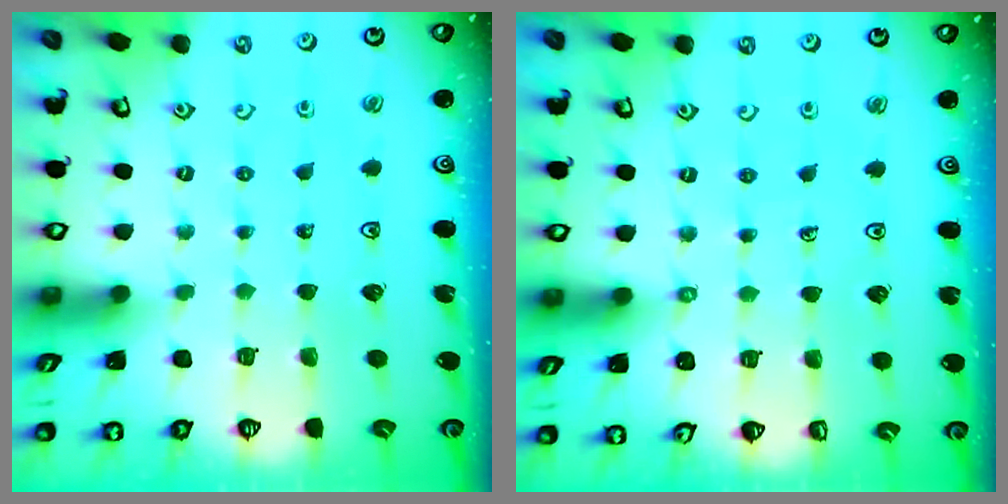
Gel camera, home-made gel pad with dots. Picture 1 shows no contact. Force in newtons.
{"total": 4.5, "press": 4.4, "slide": 0.6}